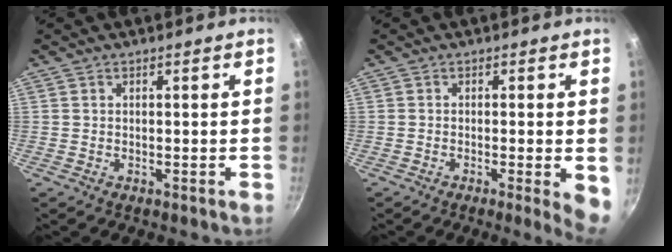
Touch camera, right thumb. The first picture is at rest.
{"total": 5.1, "force": [-0.8, 0.9, 4.9], "torque": [-0.058, -0.007, -0.012]}